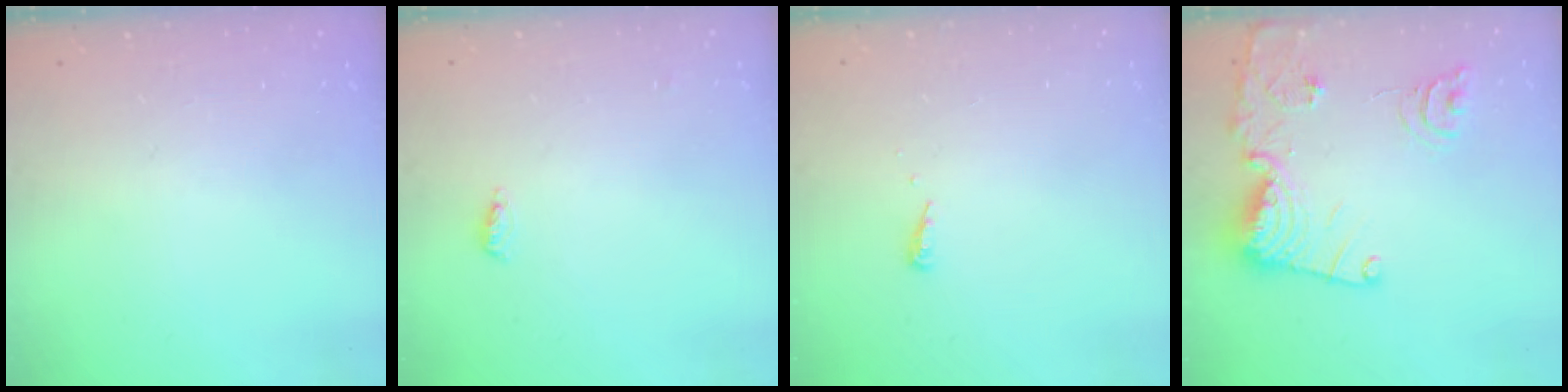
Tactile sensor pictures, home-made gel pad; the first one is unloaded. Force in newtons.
{"total": 4.0, "press": 3.9, "slide": 1.1}
{"total": 3.9, "press": 3.9, "slide": 0.4}
{"total": 18.1, "press": 18.0, "slide": 2.0}